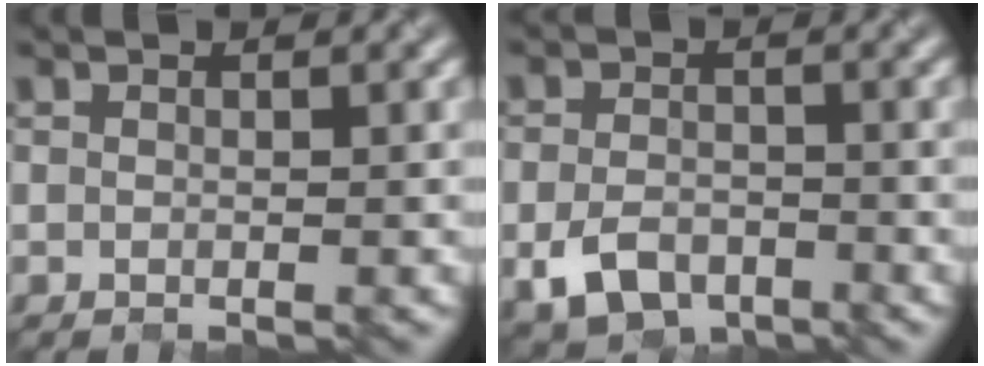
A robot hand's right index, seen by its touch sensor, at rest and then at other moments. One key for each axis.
{"total": 4.0, "fx": -2.0, "fy": 2.7, "fz": 2.2, "tx": -0.047, "ty": -0.009, "tz": -0.040}